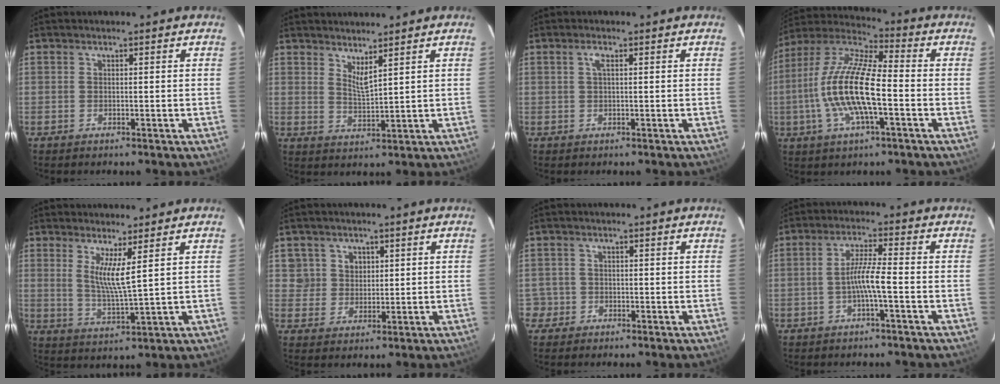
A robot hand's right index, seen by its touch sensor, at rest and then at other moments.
{"total": 3.6, "force": [2.9, 0.1, 2.0], "torque": [-0.035, -0.008, 0.049]}
{"total": 1.4, "force": [0.4, 0.3, 1.3], "torque": [-0.025, 0.004, 0.006]}
{"total": 15.9, "force": [-3.3, 4.2, 14.9], "torque": [-0.293, 0.000, -0.070]}
{"total": 5.7, "force": [2.8, -0.3, 5.0], "torque": [-0.095, -0.020, 0.049]}
{"total": 4.7, "force": [1.7, 4.4, 0.4], "torque": [0.014, 0.028, 0.037]}
{"total": 2.7, "force": [-1.1, 2.5, -0.2], "torque": [0.007, 0.020, -0.015]}
{"total": 4.8, "force": [-1.8, -0.4, 4.4], "torque": [-0.089, 0.005, -0.033]}